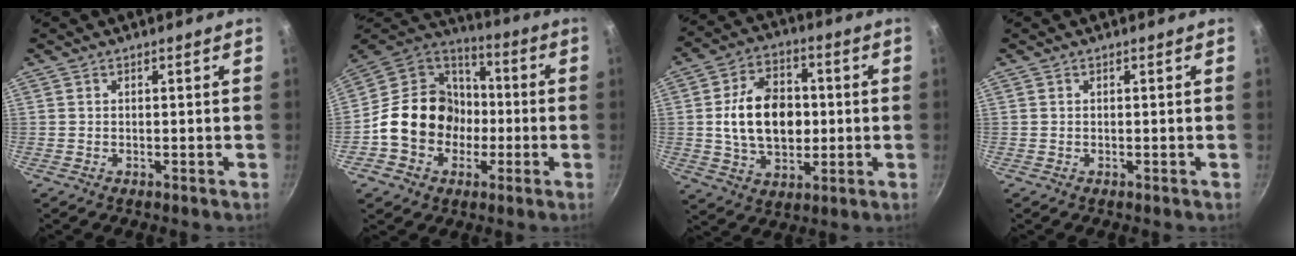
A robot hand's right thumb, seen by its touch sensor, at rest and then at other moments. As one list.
[{"total": 18.4, "force": [-3.0, 15.7, 9.1], "torque": [-0.126, 0.051, -0.058]}, {"total": 15.2, "force": [0.3, 10.5, 10.9], "torque": [-0.152, 0.013, 0.004]}, {"total": 0.0}]